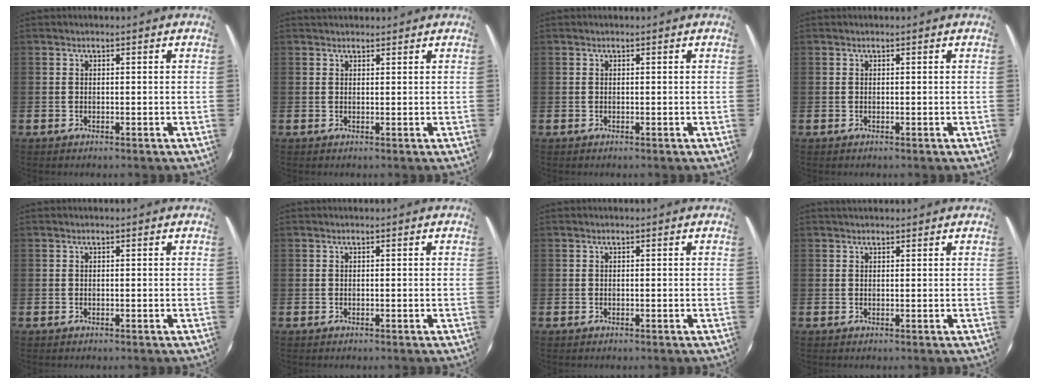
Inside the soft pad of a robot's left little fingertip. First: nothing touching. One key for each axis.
{"total": 1.1, "fx": 1.0, "fy": 0.4, "fz": -0.1, "tx": 0.008, "ty": 0.000, "tz": 0.019}
{"total": 0.0}
{"total": 0.0}
{"total": 0.0}
{"total": 0.0}
{"total": 0.0}
{"total": 0.8, "fx": 0.8, "fy": 0.3, "fz": 0.1, "tx": 0.007, "ty": -0.001, "tz": 0.013}